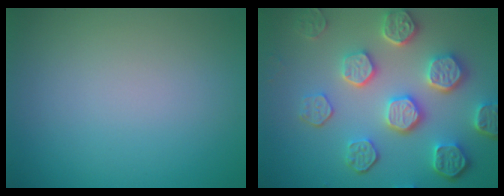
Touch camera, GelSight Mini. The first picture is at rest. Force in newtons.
{"total": 7.2, "press": 5.7, "slide": 4.3}